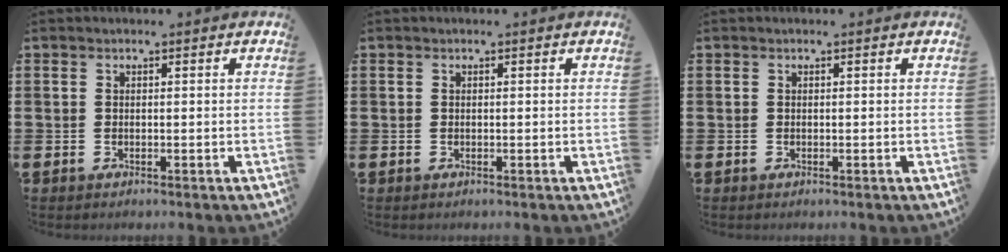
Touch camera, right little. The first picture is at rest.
{"total": 0.0}
{"total": 0.0}